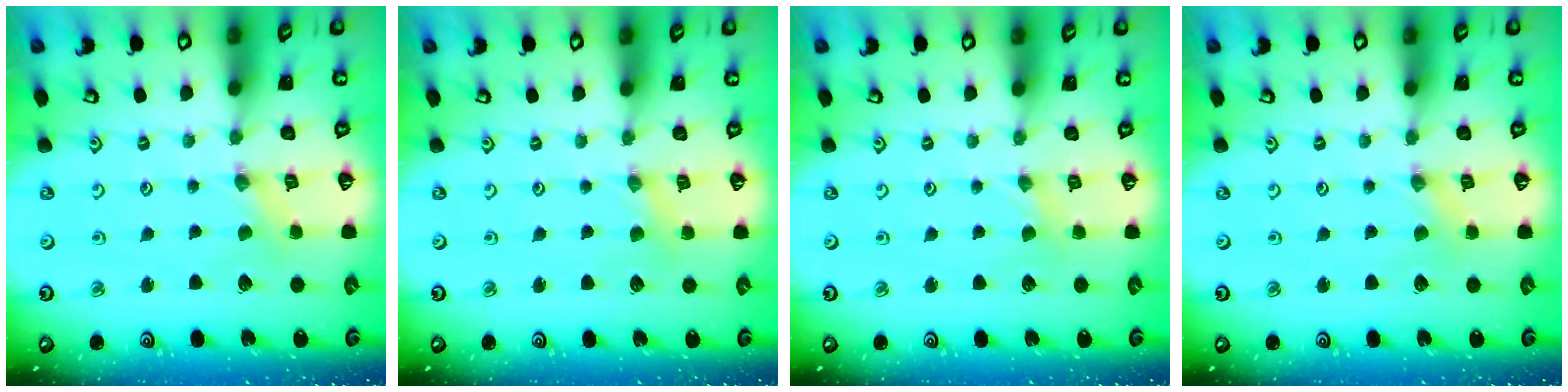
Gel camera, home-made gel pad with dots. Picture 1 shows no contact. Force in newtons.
{"total": 2.0, "press": 1.9, "slide": 0.4}
{"total": 1.1, "press": 1.1, "slide": 0.4}
{"total": 0.7, "press": 0.6, "slide": 0.1}